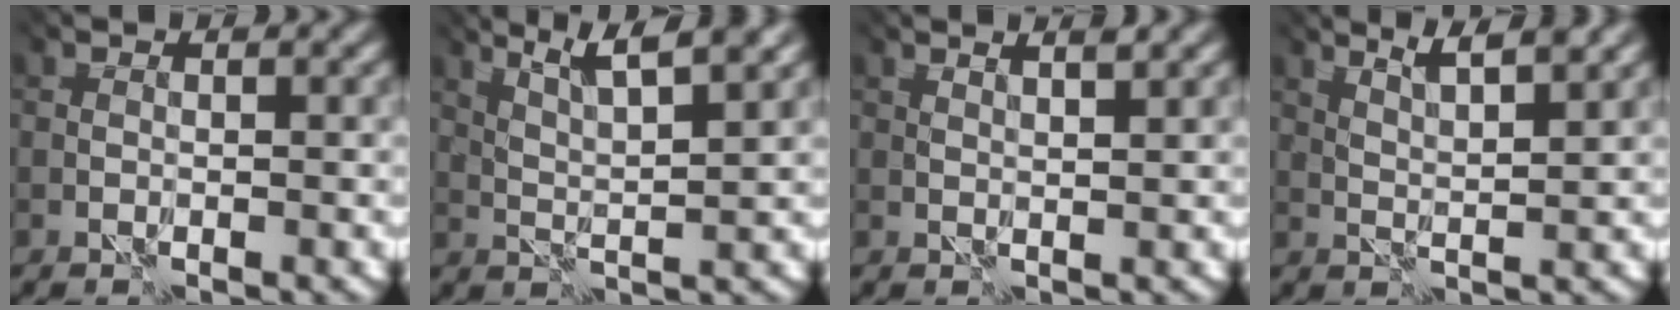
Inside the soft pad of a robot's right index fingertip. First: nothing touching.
{"total": 5.4, "force": [4.3, 0.2, 3.4], "torque": [-0.049, 0.020, 0.062]}
{"total": 2.5, "force": [2.5, -0.1, 0.6], "torque": [-0.004, 0.012, 0.031]}
{"total": 3.8, "force": [3.3, 0.0, 1.9], "torque": [-0.024, 0.015, 0.053]}